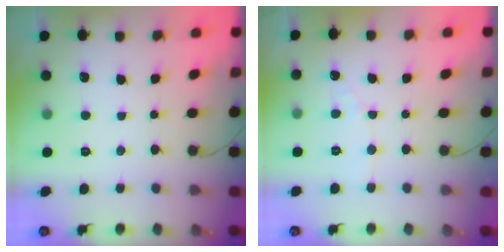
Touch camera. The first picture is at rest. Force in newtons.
{"total": 3.4, "press": 3.4, "slide": 0.4}